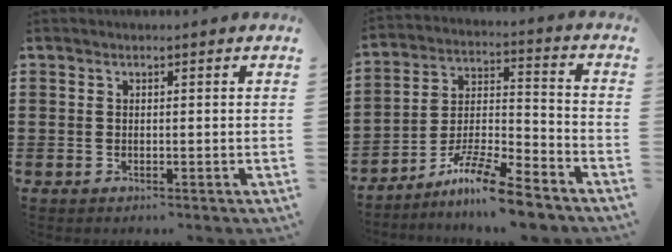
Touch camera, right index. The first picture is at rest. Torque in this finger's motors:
{"motor_torque": [0.13, 0.11, 0.47, 0.05]}